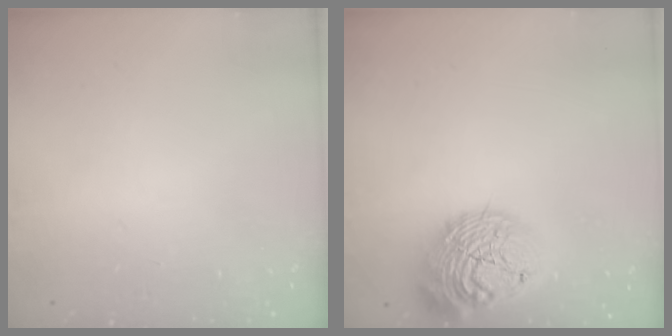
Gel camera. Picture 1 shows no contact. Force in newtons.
{"total": 19.5, "press": 19.5, "slide": 1.7}